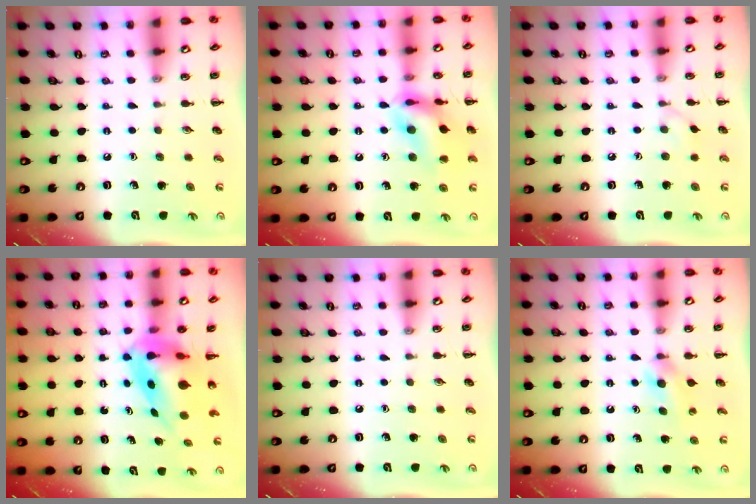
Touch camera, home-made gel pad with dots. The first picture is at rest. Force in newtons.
{"total": 13.1, "press": 13.0, "slide": 1.8}
{"total": 2.7, "press": 2.5, "slide": 1.2}
{"total": 8.2, "press": 7.7, "slide": 2.9}
{"total": 0.0}
{"total": 4.5, "press": 4.2, "slide": 1.5}